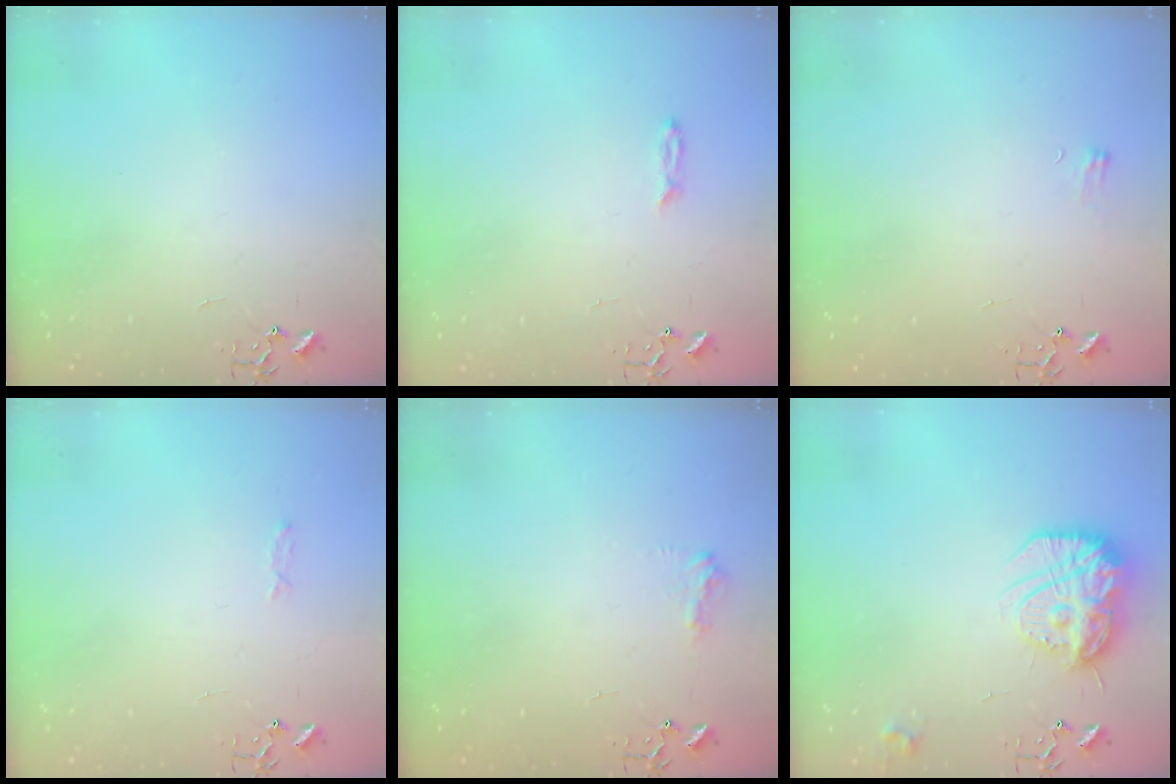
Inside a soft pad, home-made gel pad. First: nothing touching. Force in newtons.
{"total": 3.2, "press": 3.1, "slide": 0.3}
{"total": 4.7, "press": 4.7, "slide": 0.5}
{"total": 3.3, "press": 3.3, "slide": 0.5}
{"total": 7.9, "press": 7.9, "slide": 0.6}
{"total": 17.7, "press": 17.6, "slide": 1.8}